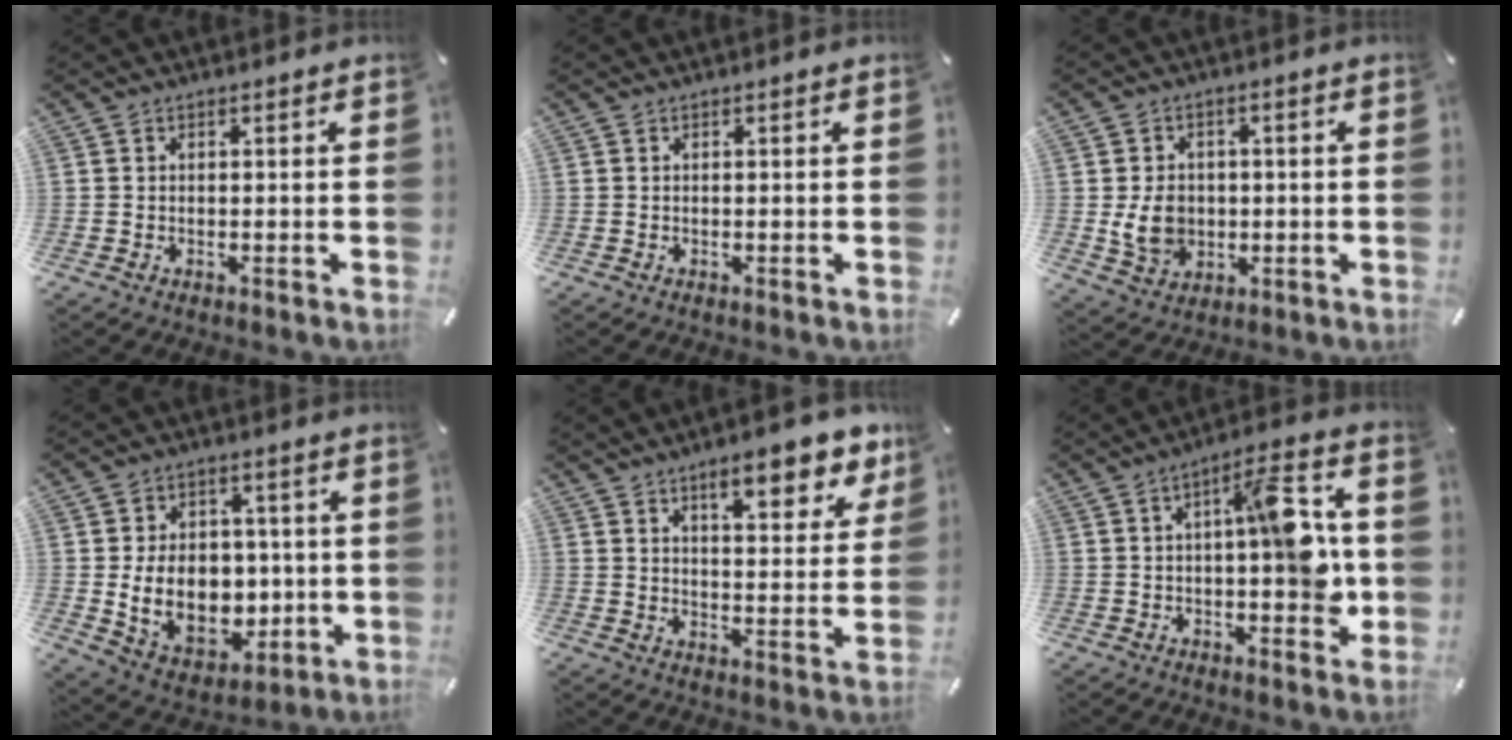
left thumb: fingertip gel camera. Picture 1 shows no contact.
{"total": 0.0}
{"total": 8.3, "force": [-0.8, 7.1, 4.2], "torque": [-0.083, 0.002, -0.015]}
{"total": 14.2, "force": [-0.8, 11.3, 8.7], "torque": [-0.147, 0.003, -0.001]}
{"total": 12.0, "force": [8.0, 4.5, 7.7], "torque": [-0.098, -0.042, 0.132]}
{"total": 14.1, "force": [0.7, 5.2, 13.1], "torque": [-0.165, -0.004, 0.009]}